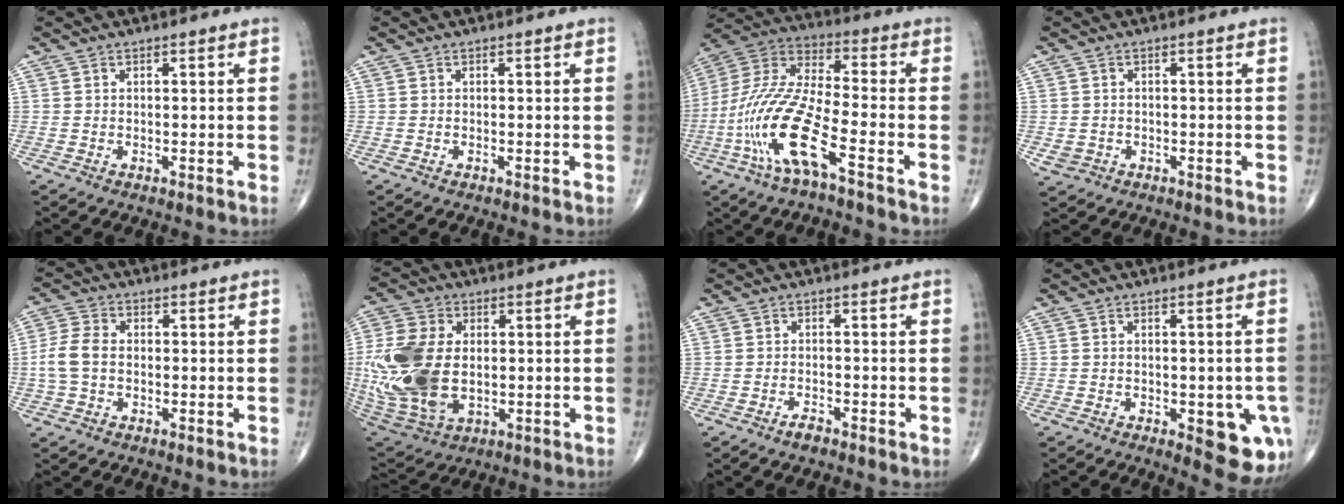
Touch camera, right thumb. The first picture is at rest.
{"total": 0.0}
{"total": 17.6, "force": [-7.4, 4.1, 15.4], "torque": [-0.349, 0.032, -0.149]}
{"total": 2.2, "force": [-0.7, 1.9, 0.7], "torque": [-0.009, 0.003, -0.007]}
{"total": 6.0, "force": [-0.6, 4.2, 4.3], "torque": [-0.101, 0.016, -0.017]}
{"total": 21.8, "force": [-0.4, 14.0, 16.8], "torque": [-0.396, -0.015, 0.009]}
{"total": 2.1, "force": [-1.7, 0.6, 1.1], "torque": [-0.024, 0.006, -0.033]}
{"total": 9.8, "force": [-3.2, 4.0, 8.3], "torque": [-0.072, -0.001, -0.031]}